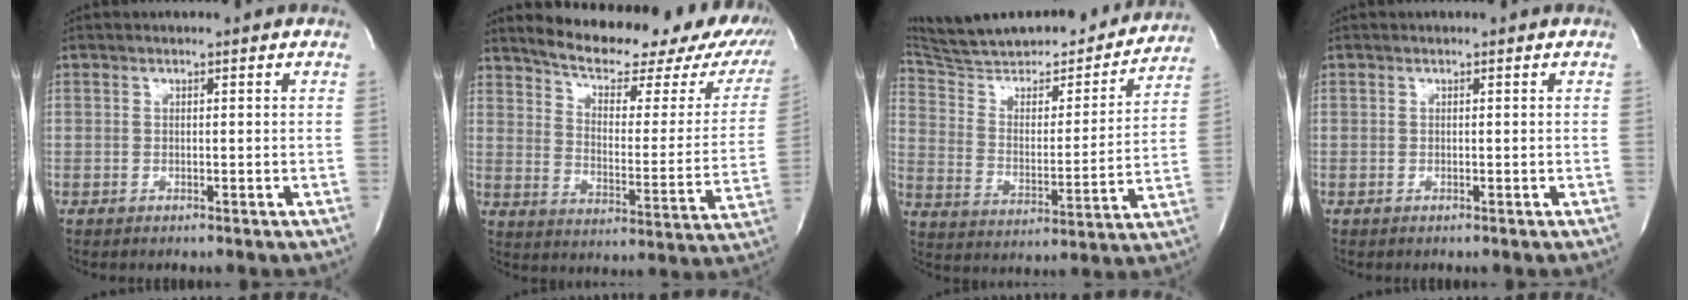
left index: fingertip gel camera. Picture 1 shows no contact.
{"total": 23.8, "force": [20.0, 6.9, 10.8], "torque": [-0.148, -0.034, 0.244]}
{"total": 27.9, "force": [25.1, 5.9, 10.8], "torque": [-0.184, -0.016, 0.356]}
{"total": 0.0}